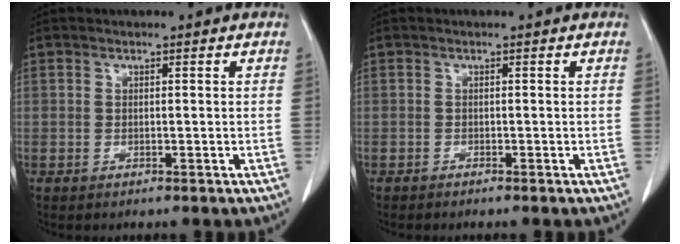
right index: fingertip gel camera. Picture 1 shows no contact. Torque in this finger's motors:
{"motor_torque": [-0.15, 0.09, -0.09, -0.01]}